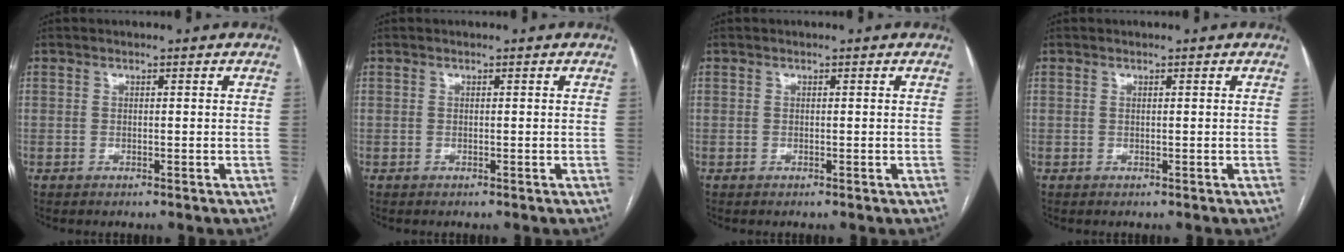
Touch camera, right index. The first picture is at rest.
{"total": 0.0}
{"total": 0.0}
{"total": 0.0}